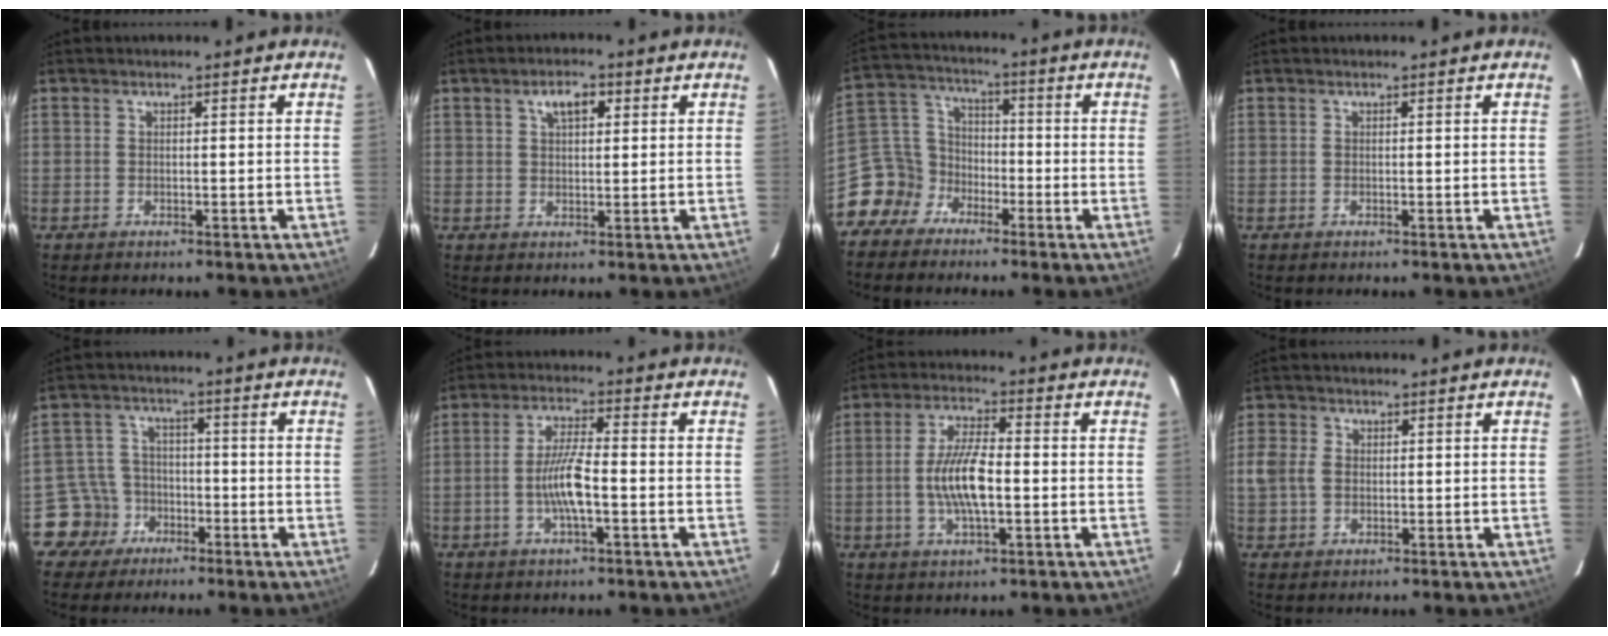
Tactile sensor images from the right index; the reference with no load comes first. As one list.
[{"total": 4.1, "force": [1.8, 2.1, 3.0], "torque": [-0.050, 0.013, 0.032]}, {"total": 8.2, "force": [-5.6, 6.0, 0.3], "torque": [-0.020, 0.036, -0.117]}, {"total": 0.0}, {"total": 6.9, "force": [-3.8, 5.7, -0.3], "torque": [-0.016, 0.028, -0.071]}, {"total": 8.4, "force": [-1.5, 1.9, 8.1], "torque": [-0.157, 0.000, -0.029]}, {"total": 9.0, "force": [-1.4, 2.6, 8.5], "torque": [-0.169, 0.003, -0.027]}, {"total": 4.3, "force": [0.0, 3.4, 2.5], "torque": [-0.060, 0.006, 0.000]}]